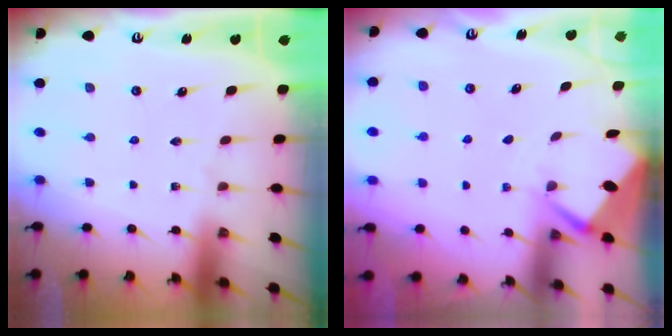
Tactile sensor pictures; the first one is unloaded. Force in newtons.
{"total": 2.7, "press": 2.7, "slide": 0.3}